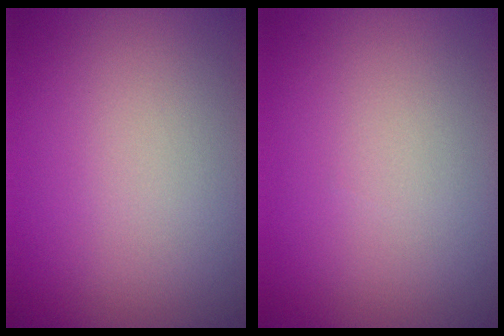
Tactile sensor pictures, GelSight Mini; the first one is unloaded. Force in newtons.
{"total": 0.0}